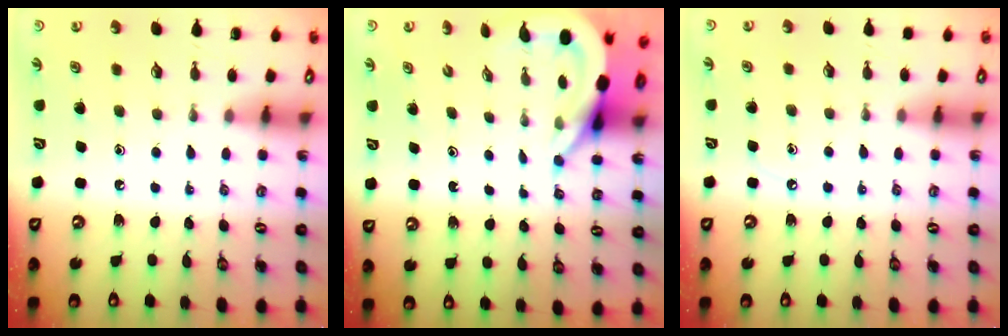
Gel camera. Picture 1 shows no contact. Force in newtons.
{"total": 6.1, "press": 6.1, "slide": 1.0}
{"total": 3.6, "press": 3.5, "slide": 0.6}